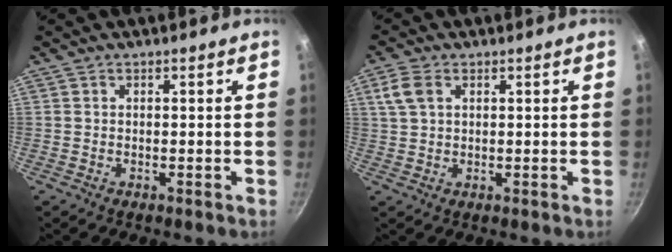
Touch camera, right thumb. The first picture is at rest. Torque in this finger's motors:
{"motor_torque": [-0.19, -0.12, 0.24, -0.17, 0.06]}